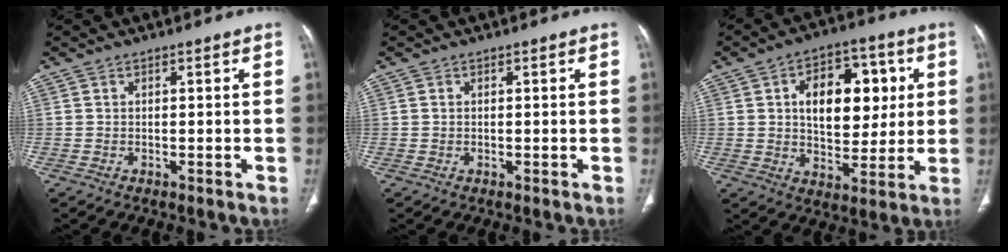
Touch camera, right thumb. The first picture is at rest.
{"total": 0.0}
{"total": 16.1, "force": [3.5, 9.9, 12.3], "torque": [-0.134, 0.002, 0.055]}